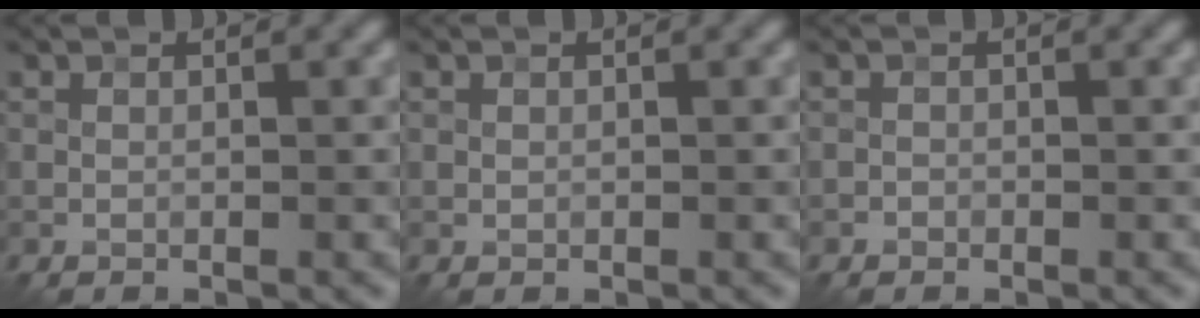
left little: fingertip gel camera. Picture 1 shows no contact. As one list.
[{"total": 0.0}, {"total": 0.5, "force": [-0.3, 0.4, 0.0], "torque": [0.002, -0.001, -0.007]}]